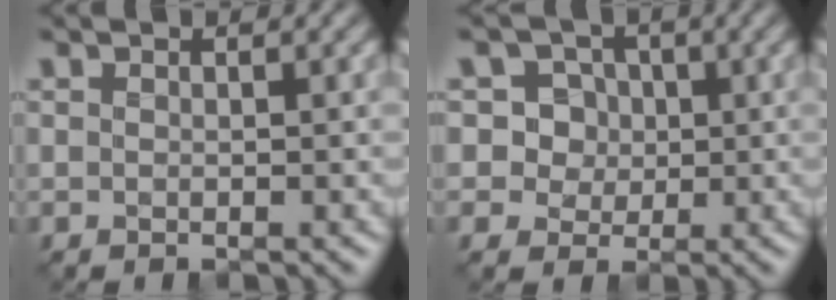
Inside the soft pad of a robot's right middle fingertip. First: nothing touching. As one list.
[{"total": 5.6, "force": [1.8, 4.8, 2.4], "torque": [-0.035, 0.008, 0.013]}]